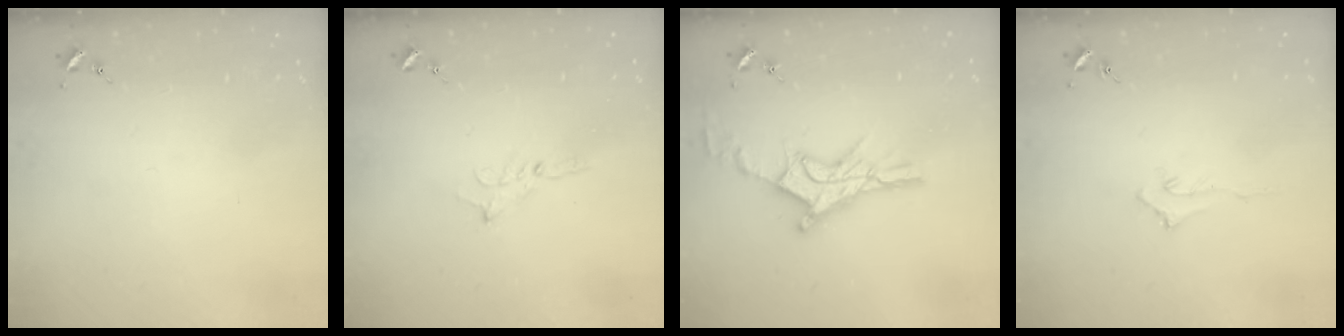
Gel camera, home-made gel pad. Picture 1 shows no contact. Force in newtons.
{"total": 2.5, "press": 2.5, "slide": 0.2}
{"total": 14.2, "press": 14.2, "slide": 1.1}
{"total": 2.9, "press": 2.9, "slide": 0.4}